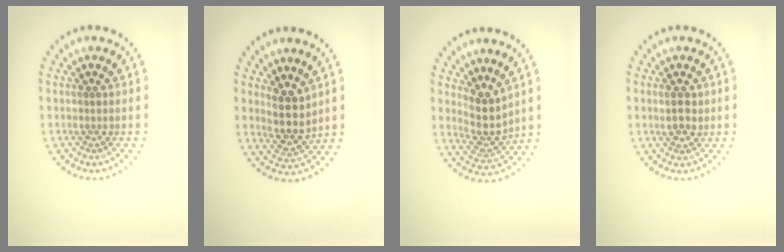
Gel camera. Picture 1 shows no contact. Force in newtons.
{"total": 3.5, "press": 3.0, "slide": 1.7}
{"total": 3.4, "press": 2.8, "slide": 2.1}
{"total": 2.1, "press": 2.1, "slide": 0.5}